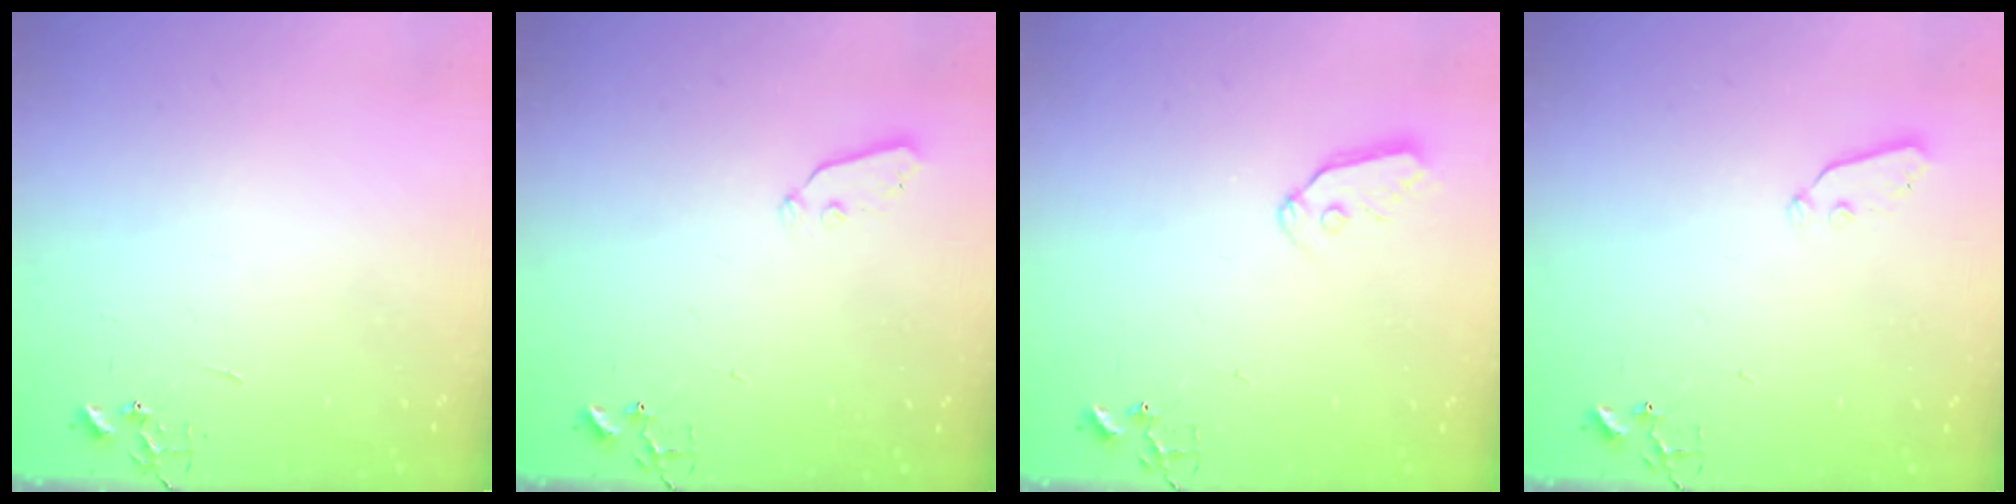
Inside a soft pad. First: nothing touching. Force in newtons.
{"total": 3.2, "press": 3.2, "slide": 0.5}
{"total": 7.4, "press": 7.4, "slide": 0.5}
{"total": 3.2, "press": 3.2, "slide": 0.5}